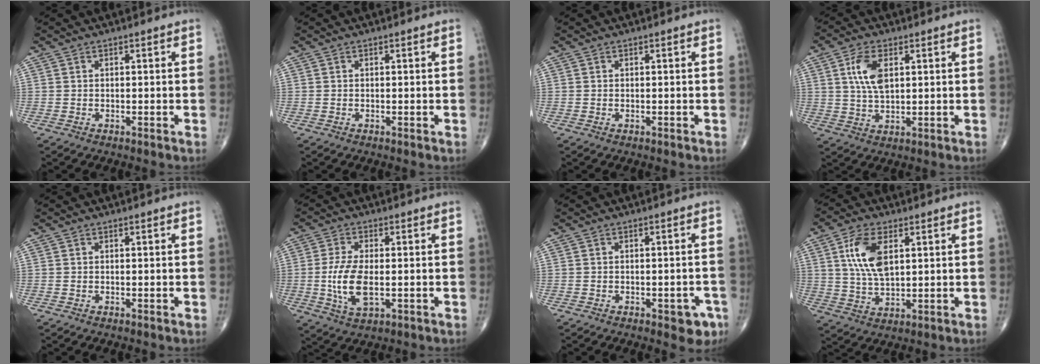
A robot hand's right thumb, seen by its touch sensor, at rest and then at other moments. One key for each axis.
{"total": 0.0}
{"total": 0.0}
{"total": 7.3, "fx": 2.1, "fy": 3.7, "fz": 5.9, "tx": -0.116, "ty": -0.006, "tz": 0.044}
{"total": 0.0}
{"total": 8.8, "fx": -1.0, "fy": 4.1, "fz": 7.7, "tx": -0.161, "ty": -0.007, "tz": -0.018}
{"total": 4.6, "fx": -2.3, "fy": 2.3, "fz": 3.3, "tx": -0.018, "ty": 0.011, "tz": -0.024}
{"total": 9.8, "fx": 3.0, "fy": 4.9, "fz": 8.0, "tx": -0.155, "ty": -0.009, "tz": 0.061}